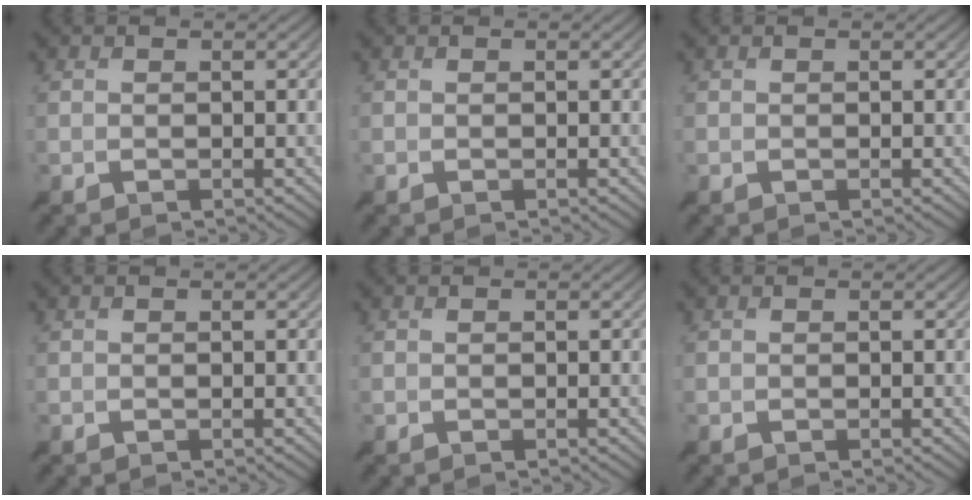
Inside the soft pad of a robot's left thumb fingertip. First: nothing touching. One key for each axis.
{"total": 0.0}
{"total": 0.0}
{"total": 0.0}
{"total": 0.0}
{"total": 0.0}